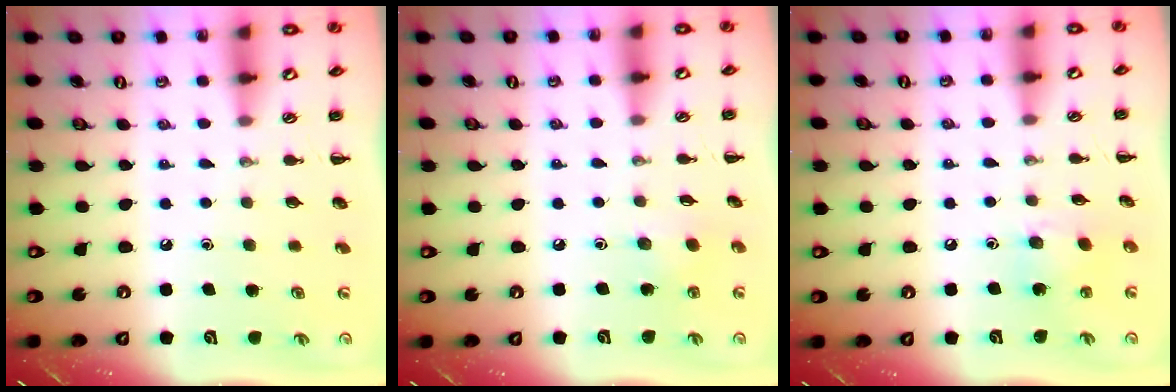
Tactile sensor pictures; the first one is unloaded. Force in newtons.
{"total": 2.9, "press": 2.8, "slide": 1.0}
{"total": 6.5, "press": 6.4, "slide": 1.2}